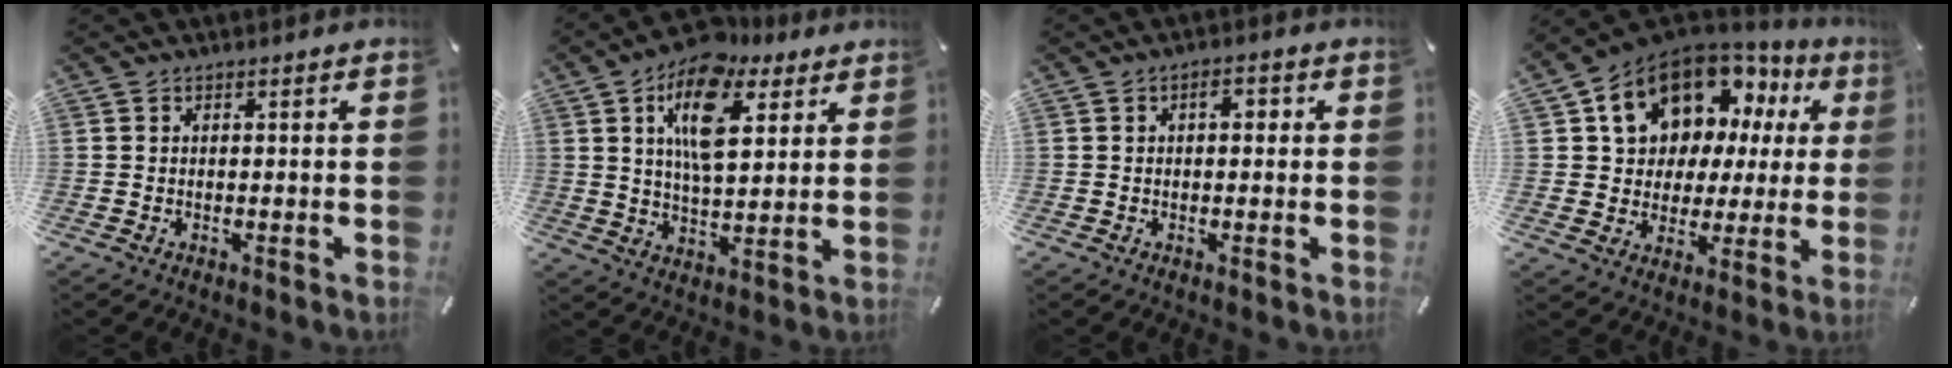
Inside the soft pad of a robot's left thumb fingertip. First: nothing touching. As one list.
[{"total": 16.0, "force": [7.4, 8.5, 11.4], "torque": [-0.207, -0.015, 0.124]}, {"total": 2.8, "force": [0.5, 1.5, 2.3], "torque": [-0.032, 0.006, 0.001]}, {"total": 15.7, "force": [9.1, 10.7, 7.0], "torque": [-0.136, -0.052, 0.170]}]